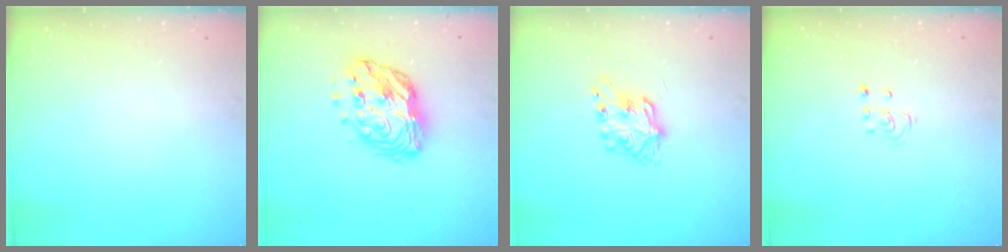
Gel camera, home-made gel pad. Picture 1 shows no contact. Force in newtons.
{"total": 12.7, "press": 12.7, "slide": 0.6}
{"total": 7.8, "press": 7.8, "slide": 0.1}
{"total": 2.5, "press": 2.5, "slide": 0.2}